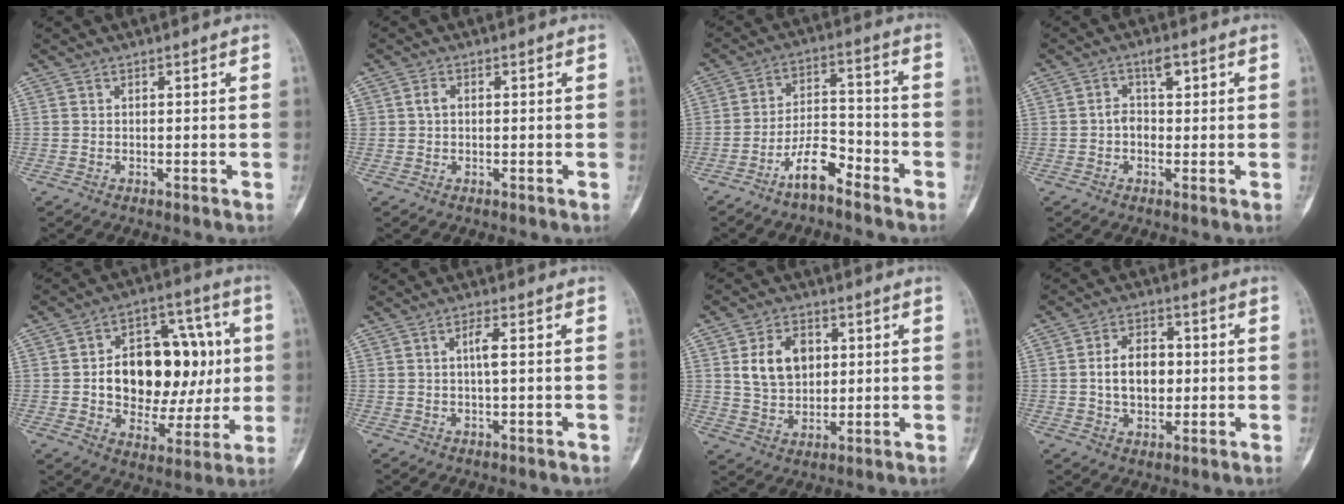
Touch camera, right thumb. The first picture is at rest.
{"total": 1.6, "force": [0.2, 1.2, 1.0], "torque": [-0.016, 0.005, 0.002]}
{"total": 8.1, "force": [-5.6, 2.8, 5.1], "torque": [-0.090, 0.050, -0.105]}
{"total": 4.4, "force": [0.7, 2.8, 3.3], "torque": [-0.045, 0.015, 0.008]}
{"total": 22.2, "force": [1.7, 14.1, 17.1], "torque": [-0.212, 0.022, 0.037]}
{"total": 2.7, "force": [0.2, 0.5, 2.7], "torque": [-0.055, 0.006, 0.004]}
{"total": 9.9, "force": [2.4, 7.3, 6.3], "torque": [-0.082, -0.007, 0.049]}
{"total": 8.8, "force": [0.1, 6.0, 6.4], "torque": [-0.085, 0.011, 0.001]}